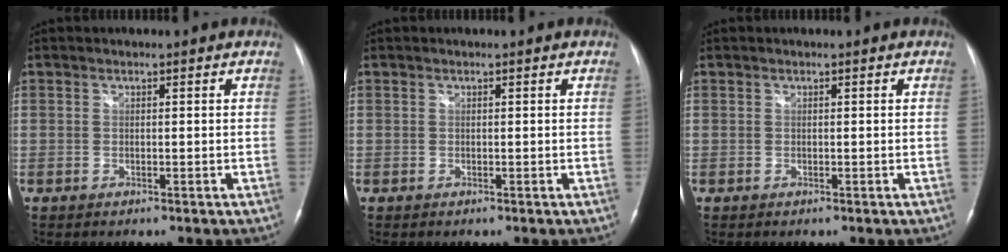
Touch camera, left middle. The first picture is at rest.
{"total": 0.0}
{"total": 0.0}